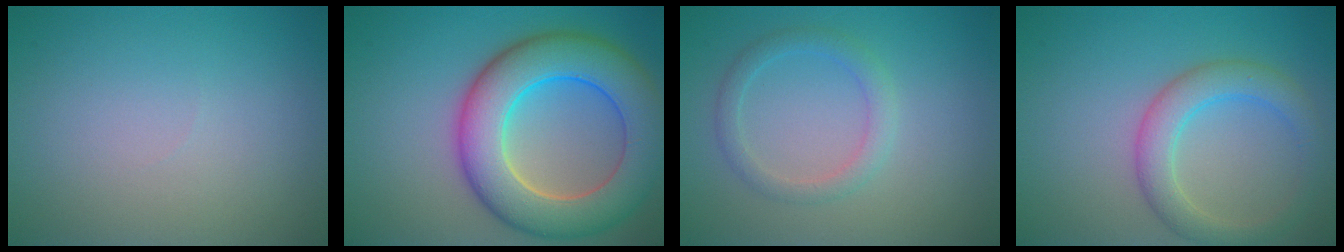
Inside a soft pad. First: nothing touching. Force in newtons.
{"total": 10.4, "press": 10.4, "slide": 0.7}
{"total": 2.1, "press": 2.1, "slide": 0.1}
{"total": 3.9, "press": 3.9, "slide": 0.2}